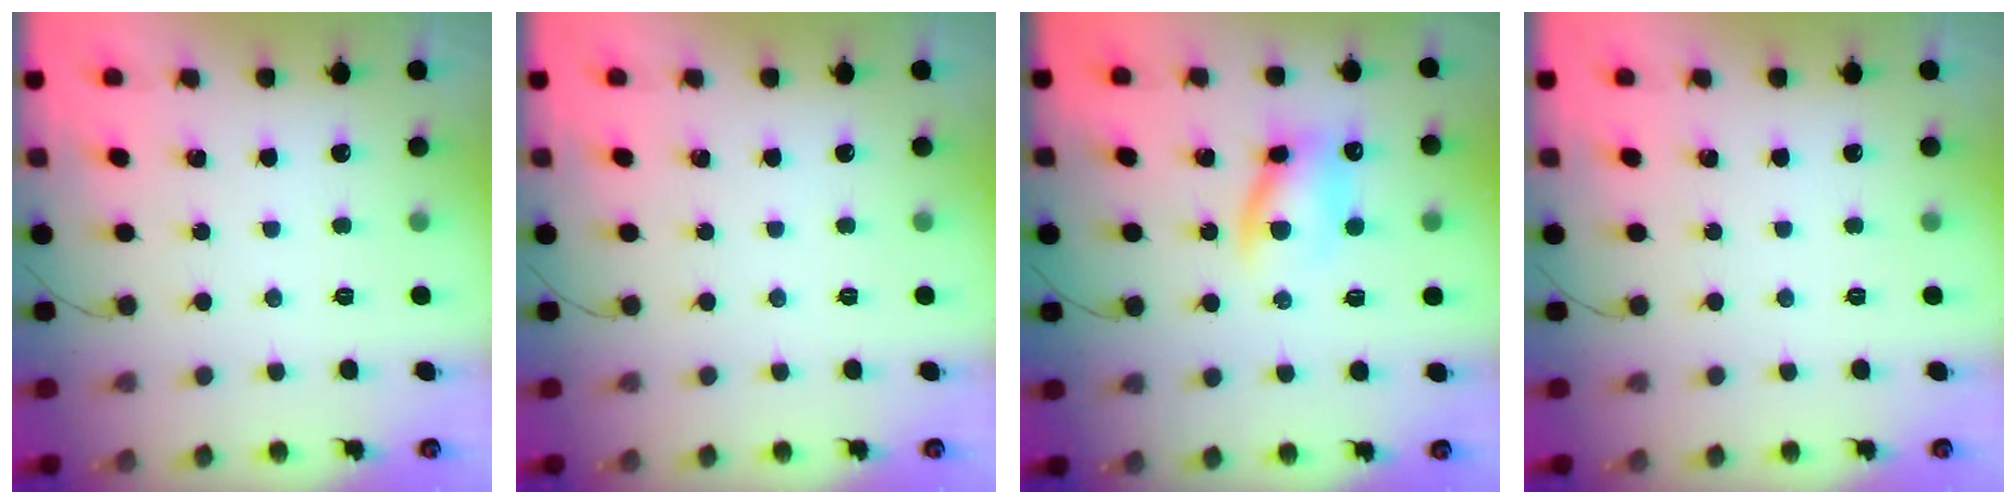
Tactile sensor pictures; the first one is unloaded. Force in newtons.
{"total": 0.0}
{"total": 10.6, "press": 10.3, "slide": 2.3}
{"total": 0.0}